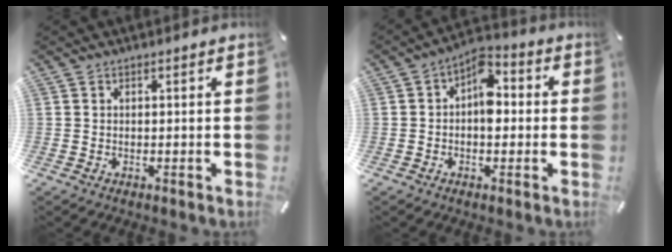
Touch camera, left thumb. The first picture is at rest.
{"total": 7.1, "force": [0.1, 4.6, 5.5], "torque": [-0.071, 0.000, -0.004]}